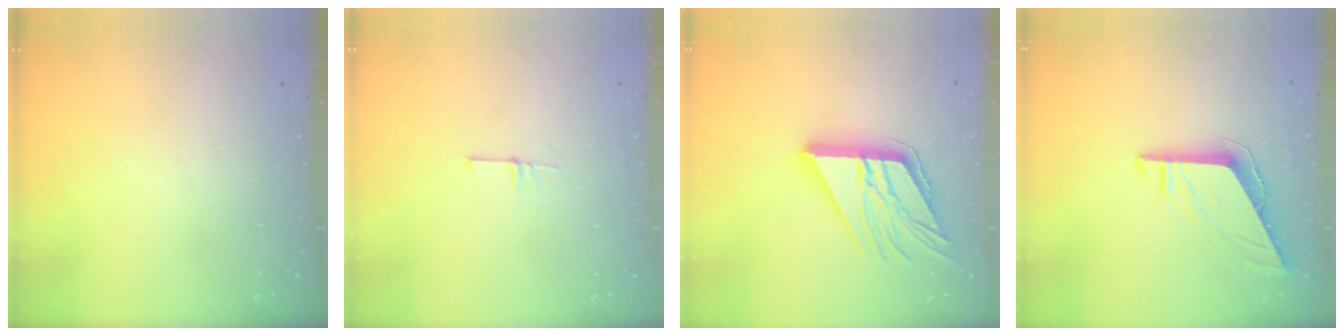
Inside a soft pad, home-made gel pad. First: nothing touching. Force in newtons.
{"total": 4.8, "press": 4.8, "slide": 0.3}
{"total": 17.3, "press": 17.1, "slide": 2.7}
{"total": 8.1, "press": 8.1, "slide": 0.3}